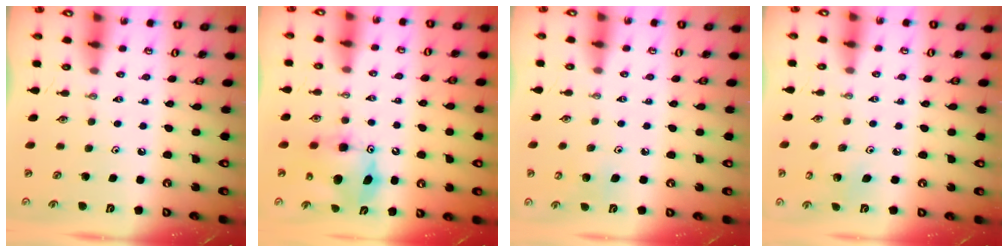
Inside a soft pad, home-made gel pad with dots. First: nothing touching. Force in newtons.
{"total": 9.2, "press": 9.2, "slide": 0.3}
{"total": 7.6, "press": 7.5, "slide": 1.2}
{"total": 3.9, "press": 3.9, "slide": 0.3}